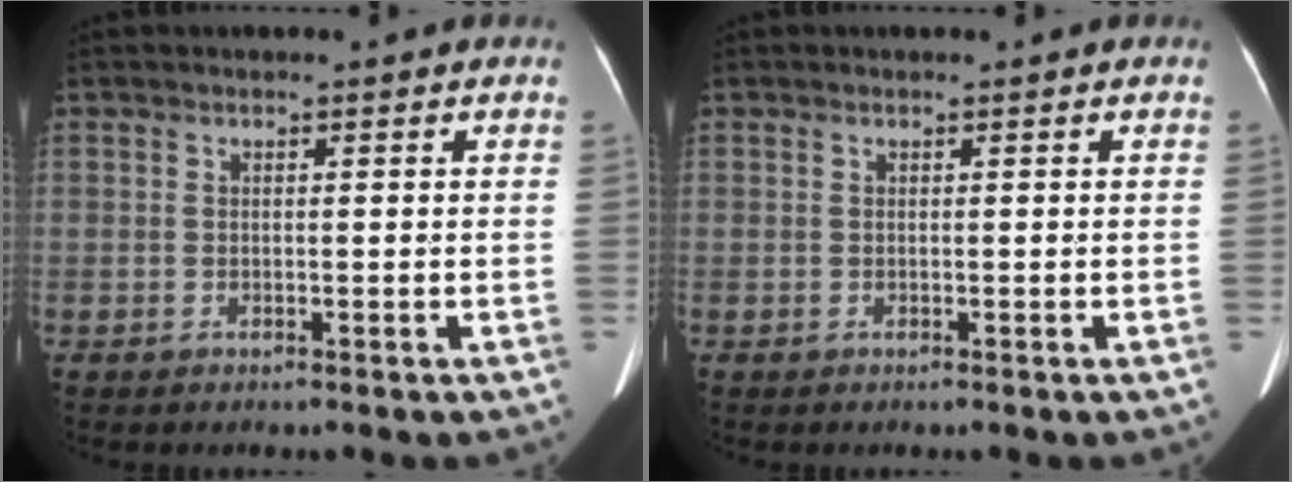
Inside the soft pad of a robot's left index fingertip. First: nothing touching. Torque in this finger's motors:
{"motor_torque": [-0.13, -0.02, -0.02, -0.01]}